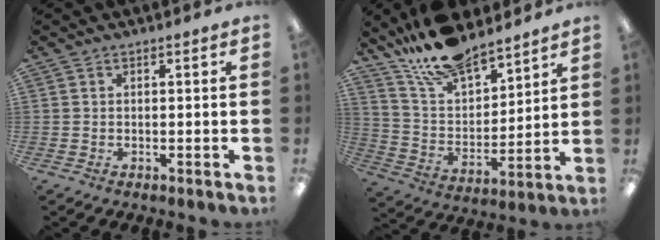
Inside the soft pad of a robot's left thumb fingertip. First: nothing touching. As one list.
[{"total": 14.9, "force": [13.0, 5.0, 5.2], "torque": [-0.117, -0.083, 0.241]}]